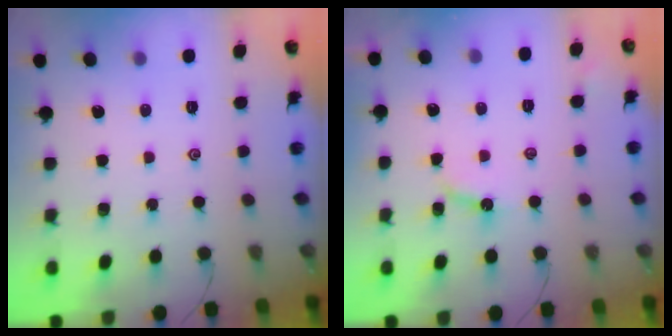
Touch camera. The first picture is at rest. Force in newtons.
{"total": 5.3, "press": 5.2, "slide": 0.6}